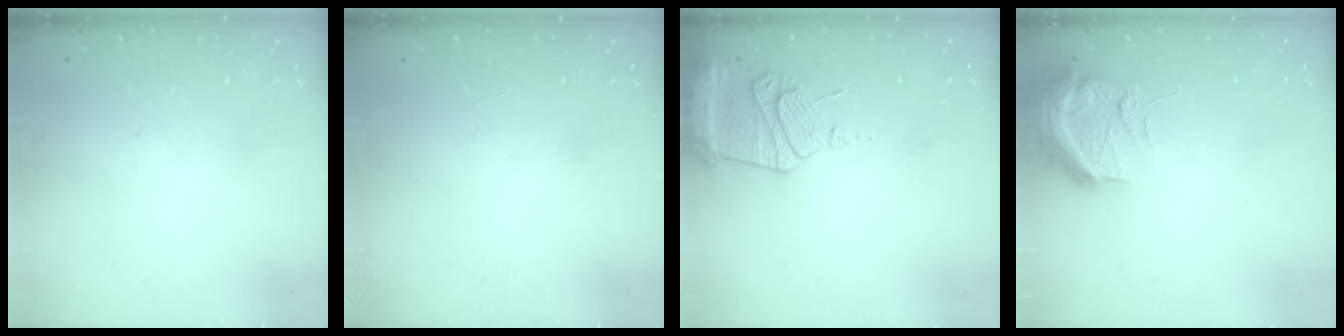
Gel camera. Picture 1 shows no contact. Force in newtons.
{"total": 0.0}
{"total": 13.3, "press": 13.2, "slide": 1.4}
{"total": 10.1, "press": 10.1, "slide": 0.8}